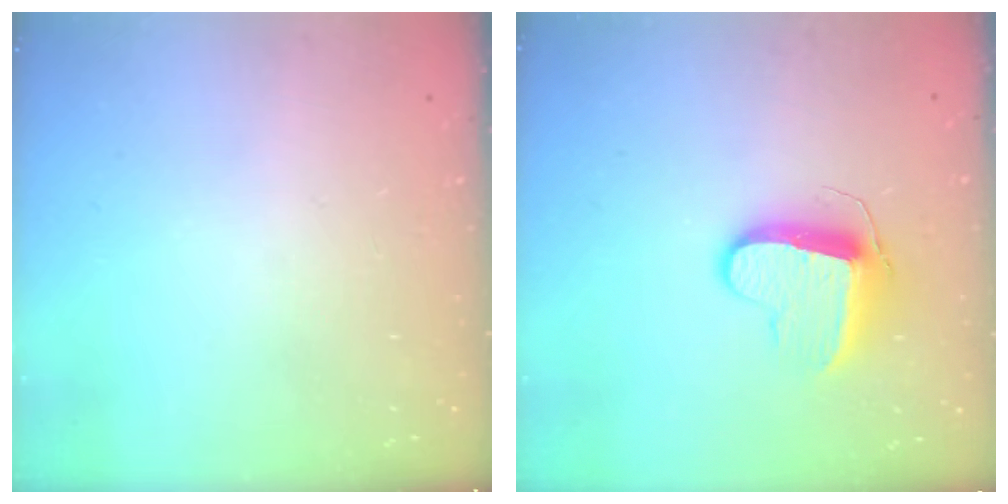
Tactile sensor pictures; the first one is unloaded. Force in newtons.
{"total": 10.1, "press": 10.1, "slide": 0.3}